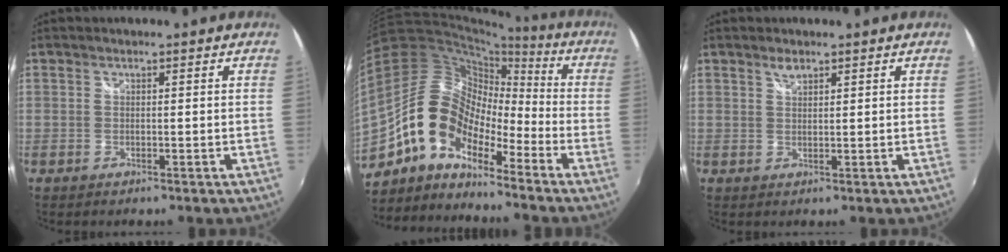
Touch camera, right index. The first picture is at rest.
{"total": 13.2, "force": [-8.3, 7.0, 7.6], "torque": [-0.130, 0.019, -0.171]}
{"total": 1.7, "force": [1.3, 0.7, 0.8], "torque": [-0.013, 0.002, 0.023]}